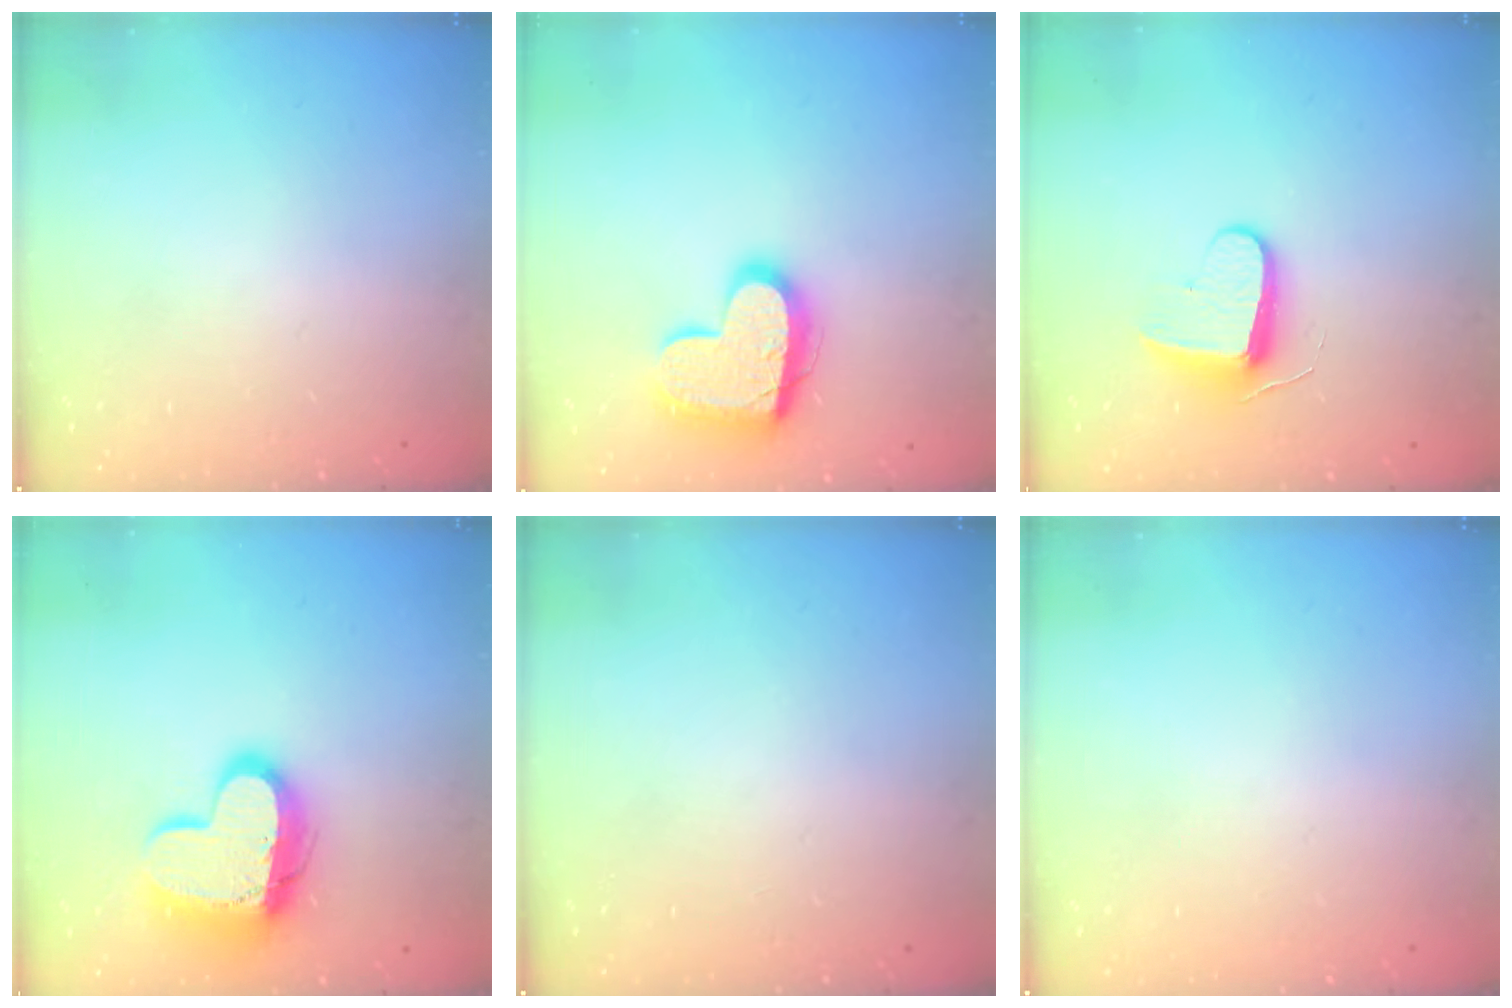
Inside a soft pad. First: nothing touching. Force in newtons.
{"total": 17.3, "press": 17.3, "slide": 1.2}
{"total": 8.7, "press": 8.7, "slide": 0.5}
{"total": 16.3, "press": 16.3, "slide": 1.3}
{"total": 0.0}
{"total": 0.0}